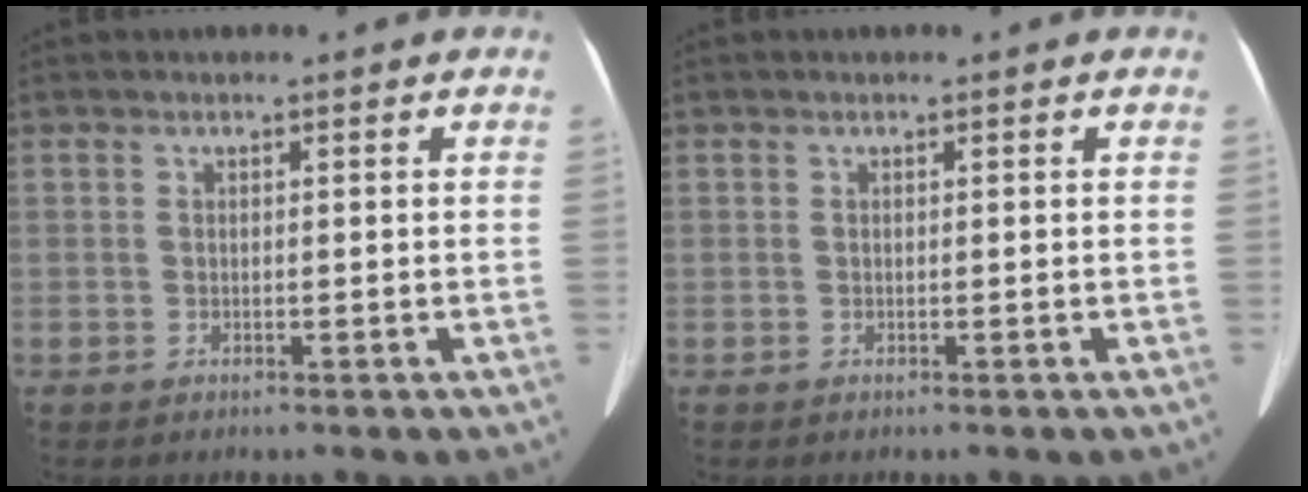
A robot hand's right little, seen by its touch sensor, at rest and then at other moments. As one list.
[{"total": 0.0}]